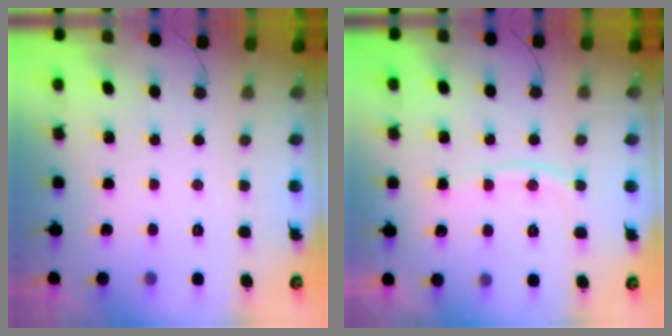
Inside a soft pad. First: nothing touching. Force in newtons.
{"total": 8.2, "press": 8.1, "slide": 1.1}